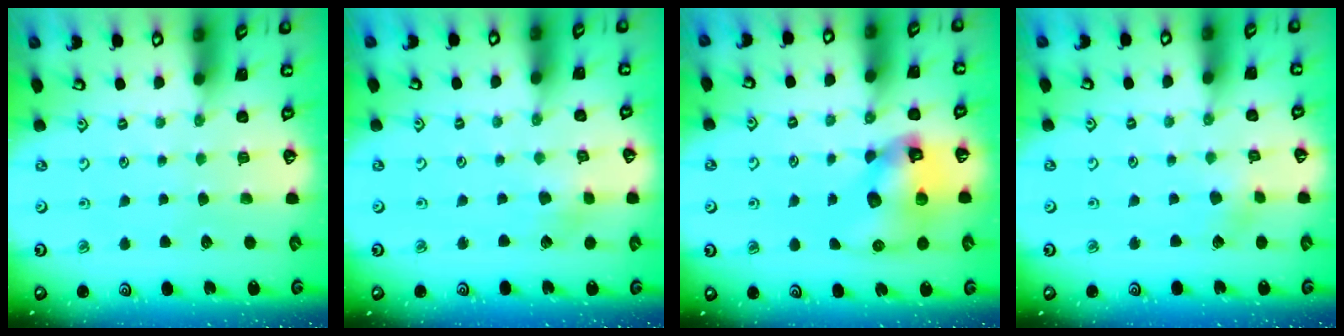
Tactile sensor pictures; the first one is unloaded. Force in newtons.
{"total": 2.8, "press": 2.8, "slide": 0.6}
{"total": 12.5, "press": 12.4, "slide": 1.9}
{"total": 2.7, "press": 2.7, "slide": 0.7}